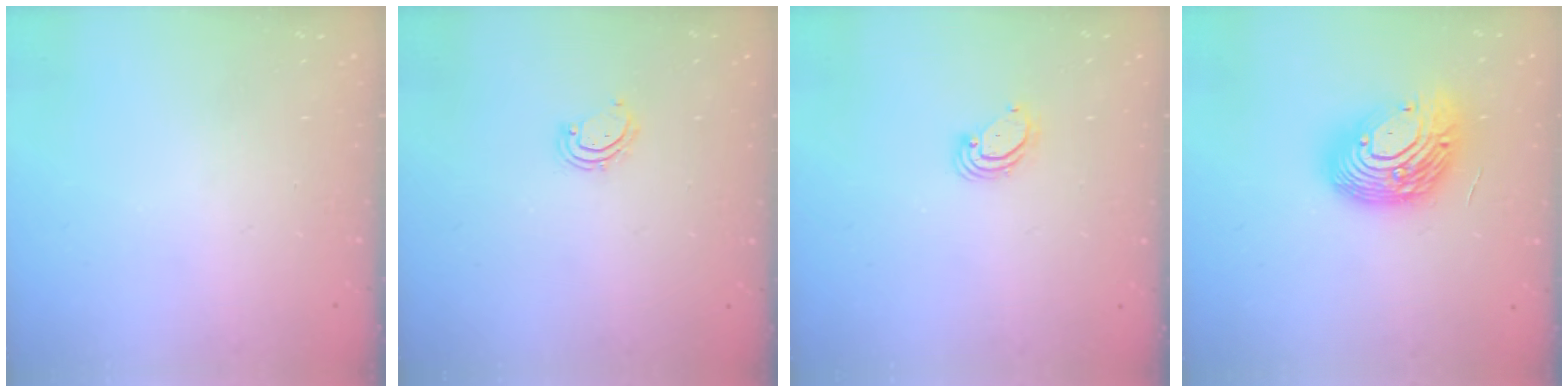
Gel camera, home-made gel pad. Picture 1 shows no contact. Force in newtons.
{"total": 3.7, "press": 3.6, "slide": 0.5}
{"total": 3.9, "press": 3.9, "slide": 0.2}
{"total": 17.8, "press": 17.7, "slide": 1.4}